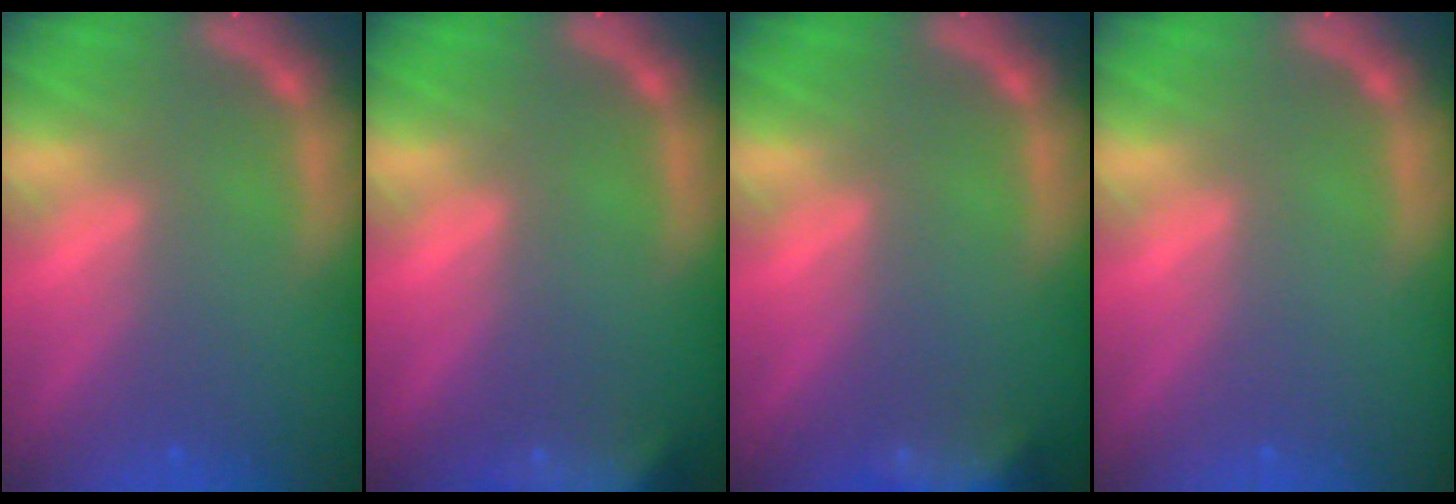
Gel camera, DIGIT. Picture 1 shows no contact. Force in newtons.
{"total": 9.5}
{"total": 6.9}
{"total": 0.0}